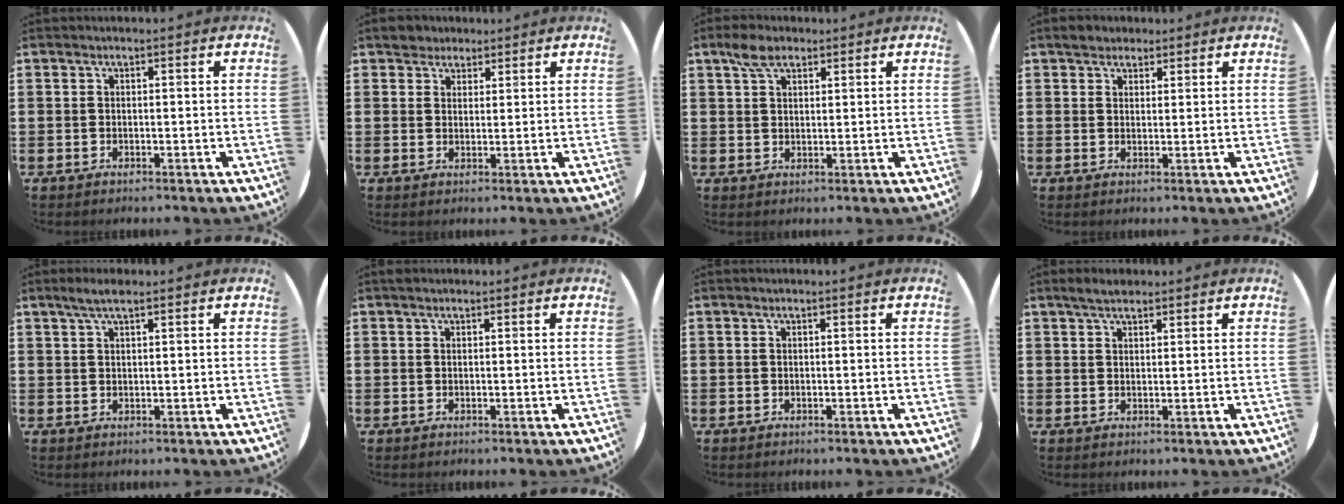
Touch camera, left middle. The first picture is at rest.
{"total": 3.0, "force": [2.6, 1.4, -0.1], "torque": [0.000, 0.001, 0.050]}
{"total": 4.0, "force": [2.8, 2.0, 1.9], "torque": [-0.036, 0.005, 0.051]}
{"total": 2.5, "force": [2.1, 1.2, 0.2], "torque": [0.000, 0.005, 0.040]}
{"total": 2.4, "force": [1.7, 0.3, 1.7], "torque": [-0.034, 0.005, 0.030]}
{"total": 0.0}
{"total": 0.0}
{"total": 2.5, "force": [2.1, 0.8, 1.1], "torque": [-0.016, 0.003, 0.037]}